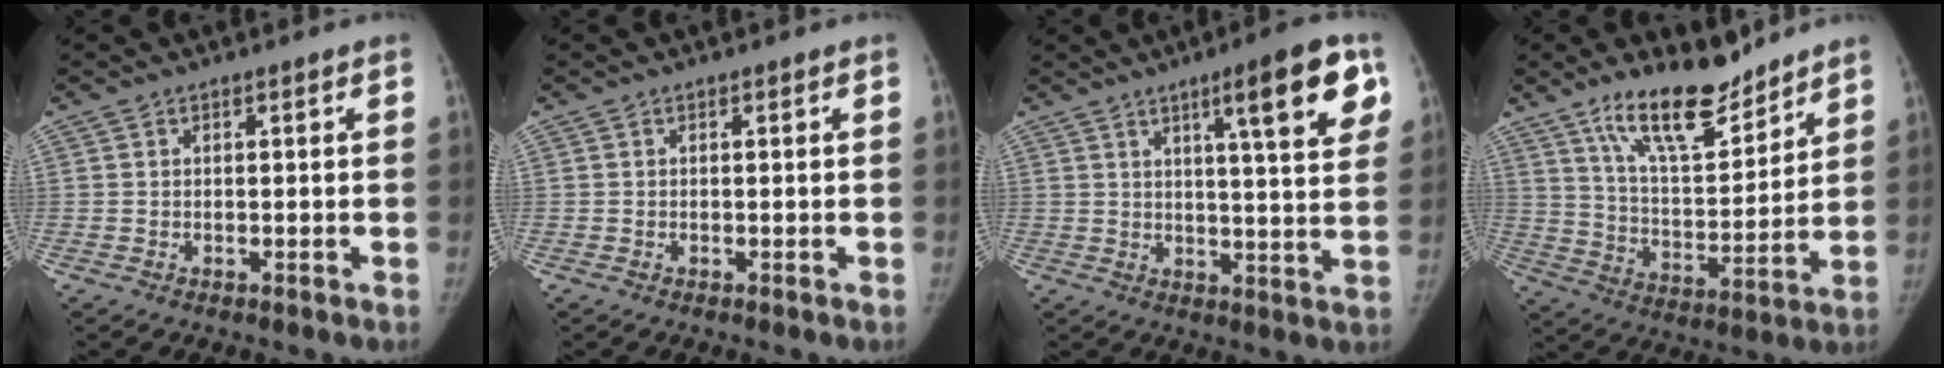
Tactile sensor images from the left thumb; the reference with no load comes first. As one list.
[{"total": 0.0}, {"total": 13.4, "force": [6.4, 2.4, 11.5], "torque": [-0.136, -0.021, 0.085]}, {"total": 15.8, "force": [11.8, 5.4, 8.9], "torque": [-0.116, -0.076, 0.210]}]